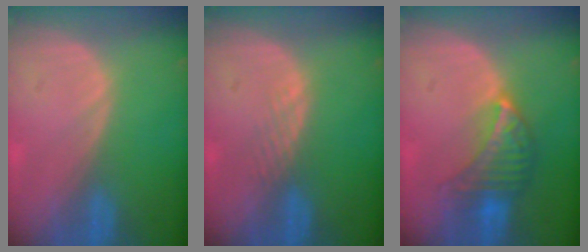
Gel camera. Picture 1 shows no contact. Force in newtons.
{"total": 1.6, "press": 1.6, "slide": 0.1}
{"total": 7.0, "press": 6.4, "slide": 2.9}